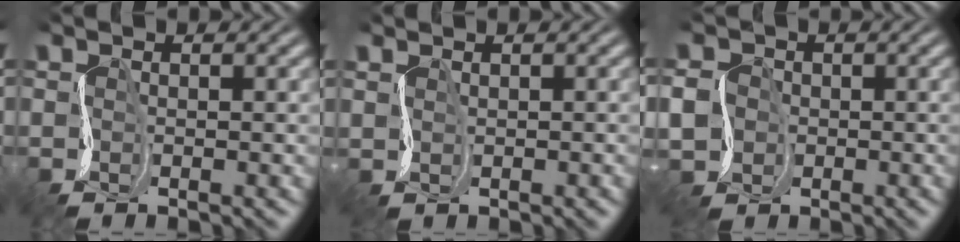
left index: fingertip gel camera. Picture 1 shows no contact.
{"total": 0.7, "force": [0.4, 0.6, -0.2], "torque": [0.009, 0.002, 0.018]}
{"total": 2.7, "force": [-0.5, 2.7, -0.1], "torque": [-0.003, 0.001, -0.009]}